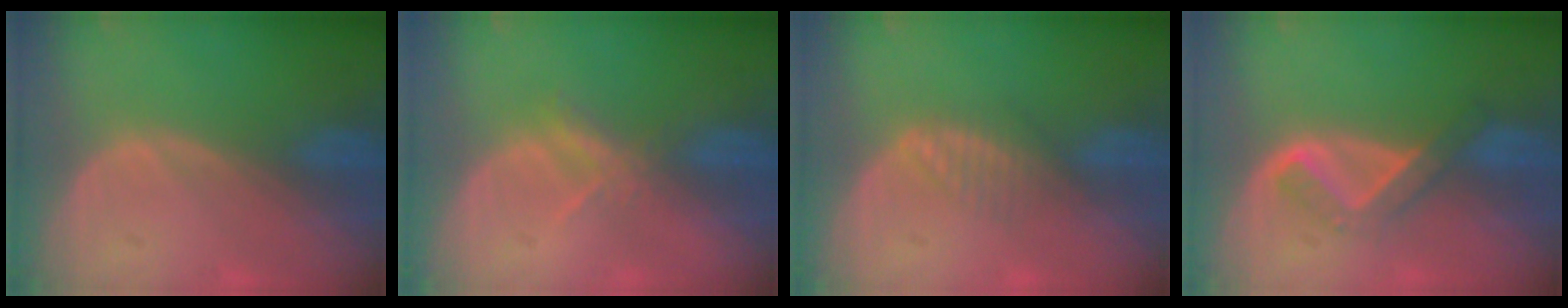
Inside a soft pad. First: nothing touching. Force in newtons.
{"total": 2.6, "press": 2.5, "slide": 0.9}
{"total": 2.7, "press": 2.7, "slide": 0.2}
{"total": 5.3, "press": 4.6, "slide": 2.6}